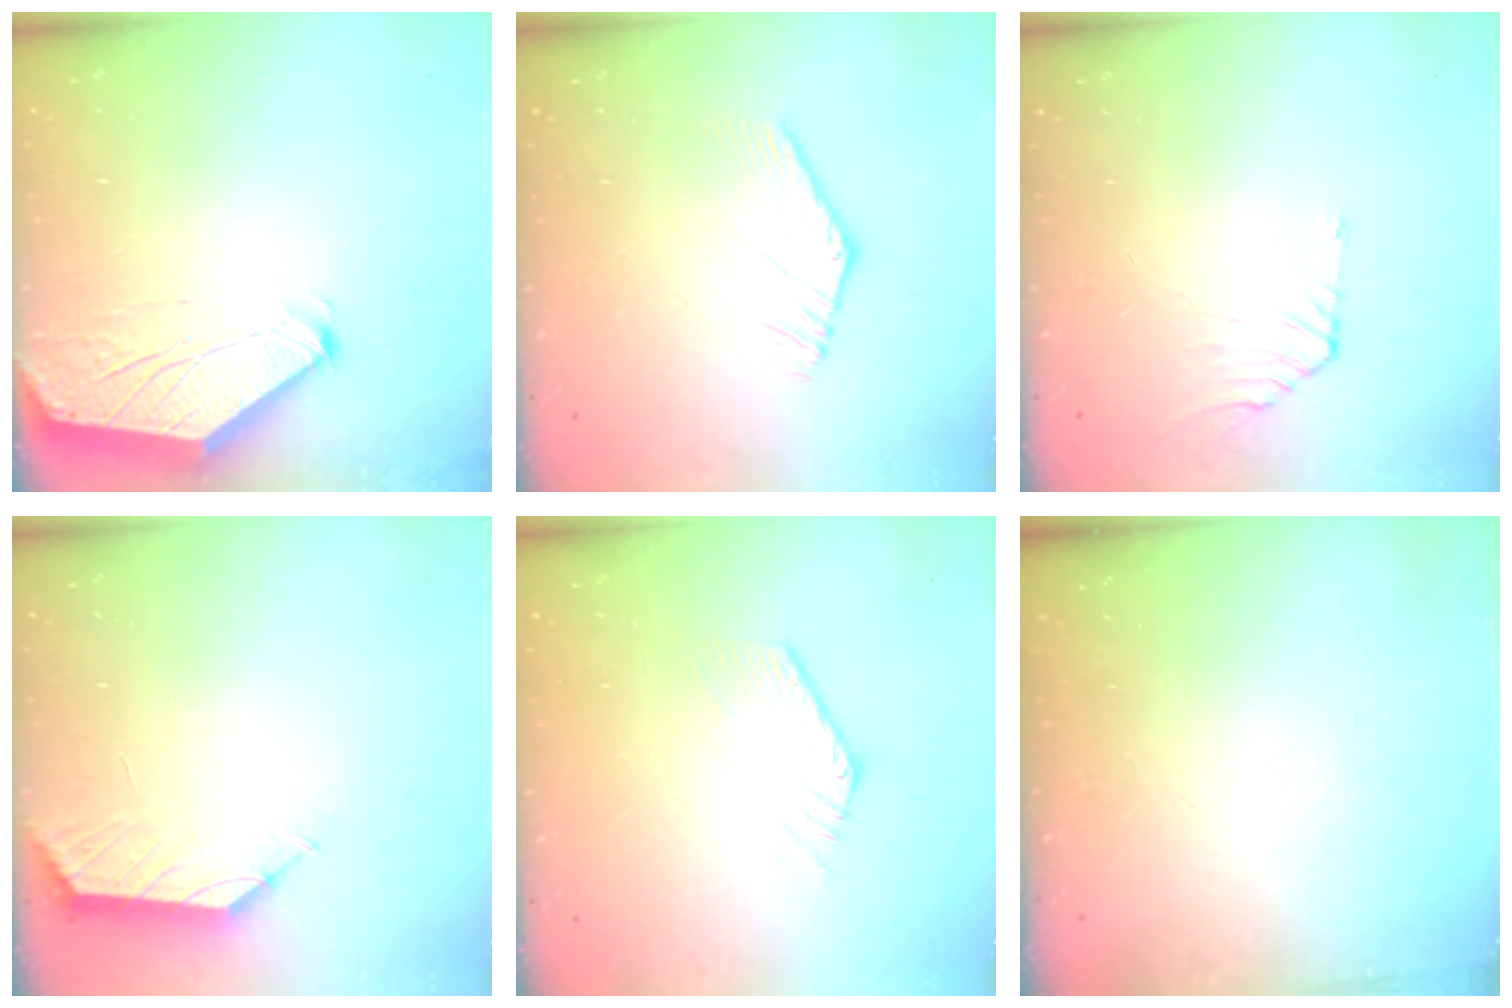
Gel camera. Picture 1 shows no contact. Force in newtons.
{"total": 4.0, "press": 4.0, "slide": 0.2}
{"total": 1.9, "press": 1.8, "slide": 0.6}
{"total": 1.1, "press": 1.0, "slide": 0.4}
{"total": 0.7, "press": 0.7, "slide": 0.2}
{"total": 0.0}